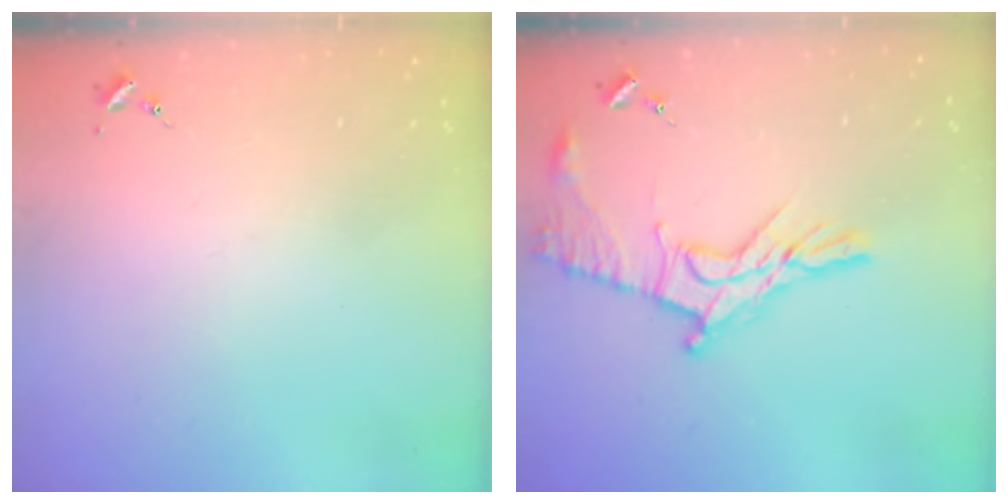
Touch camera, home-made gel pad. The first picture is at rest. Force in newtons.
{"total": 13.9, "press": 13.8, "slide": 0.9}